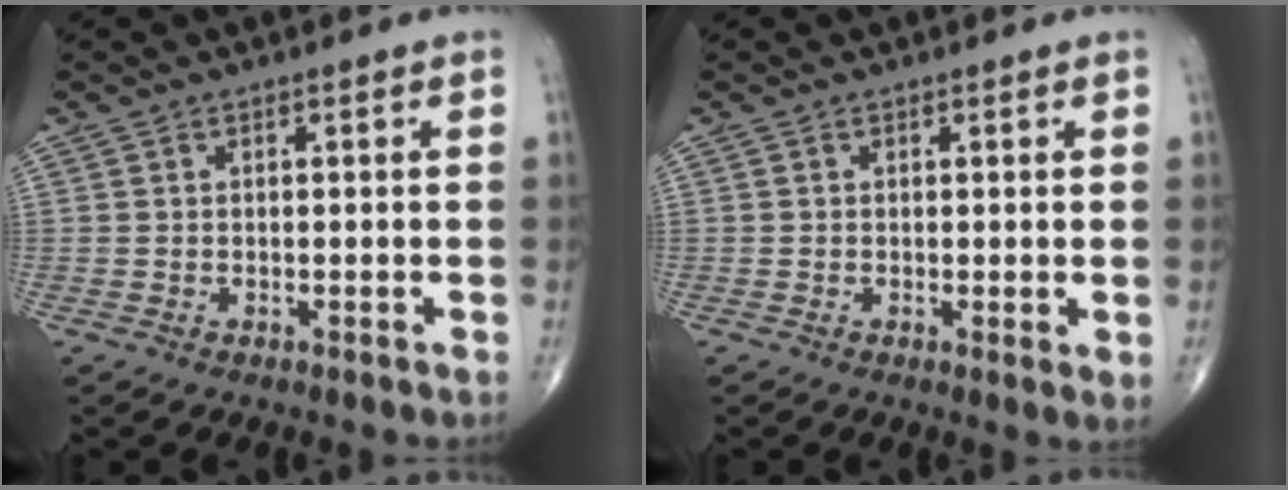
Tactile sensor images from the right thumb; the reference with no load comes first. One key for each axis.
{"total": 1.7, "fx": 0.1, "fy": 0.3, "fz": 1.6, "tx": -0.024, "ty": -0.007, "tz": -0.001}